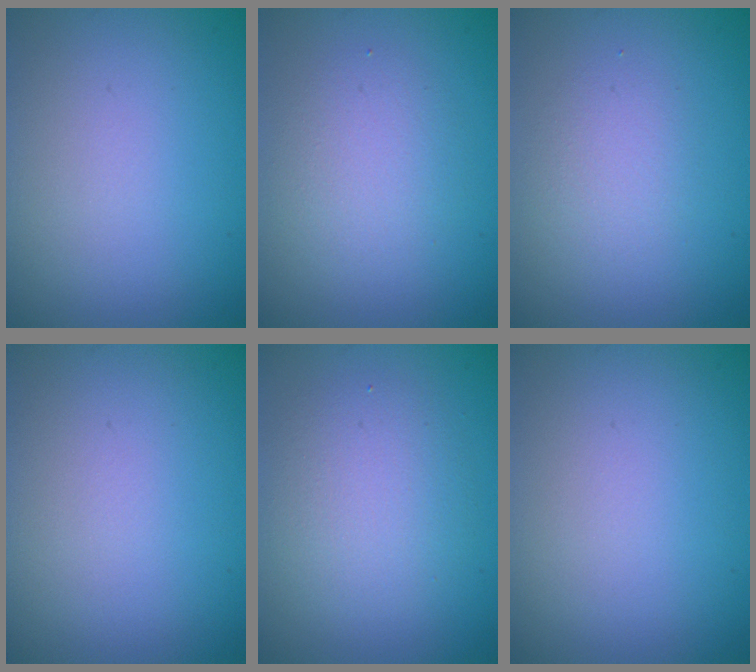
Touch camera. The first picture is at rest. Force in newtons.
{"total": 2.8, "press": 2.8, "slide": 0.1}
{"total": 1.7, "press": 1.7, "slide": 0.0}
{"total": 0.0}
{"total": 3.7, "press": 3.7, "slide": 0.4}
{"total": 0.0}